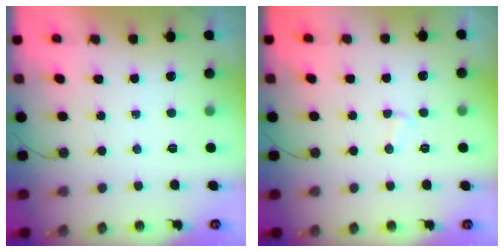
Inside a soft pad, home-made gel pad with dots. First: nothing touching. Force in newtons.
{"total": 2.3, "press": 2.3, "slide": 0.3}